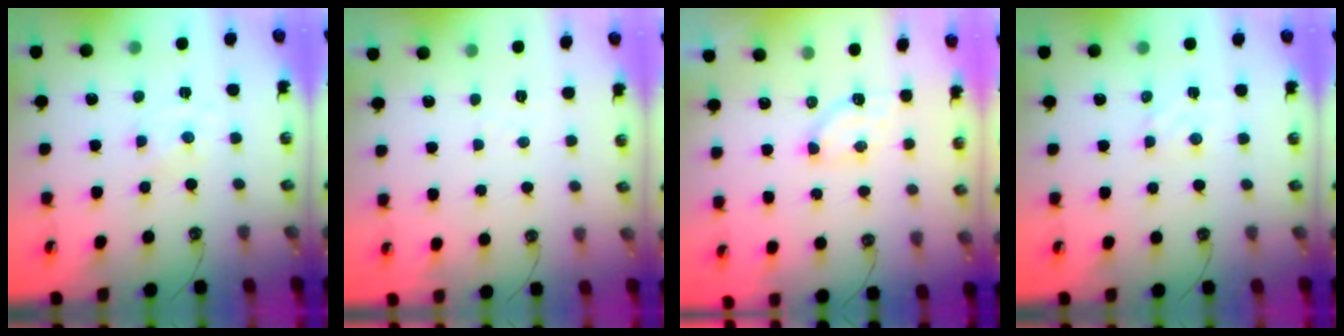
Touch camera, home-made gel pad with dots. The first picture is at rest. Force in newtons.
{"total": 2.5, "press": 2.5, "slide": 0.4}
{"total": 5.1, "press": 5.1, "slide": 0.6}
{"total": 1.8, "press": 1.8, "slide": 0.3}